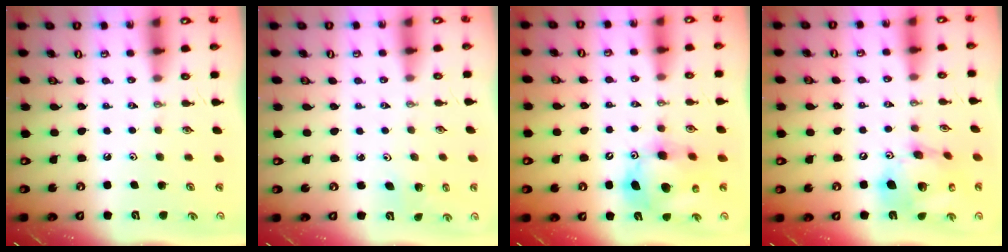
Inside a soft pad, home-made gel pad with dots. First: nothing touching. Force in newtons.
{"total": 1.4, "press": 1.4, "slide": 0.1}
{"total": 14.2, "press": 14.0, "slide": 2.4}
{"total": 17.2, "press": 17.0, "slide": 3.2}